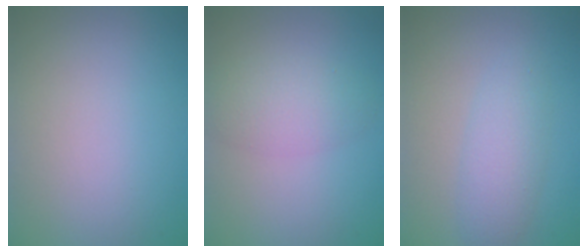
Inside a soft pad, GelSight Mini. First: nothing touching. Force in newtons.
{"total": 3.3, "press": 3.3, "slide": 0.2}
{"total": 2.8, "press": 2.8, "slide": 0.1}